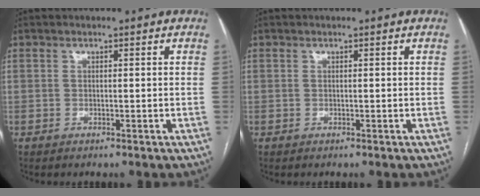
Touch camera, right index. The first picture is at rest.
{"total": 0.0}